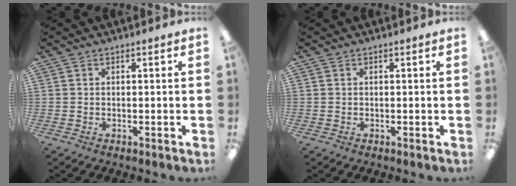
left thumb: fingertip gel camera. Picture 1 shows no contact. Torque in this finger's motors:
{"motor_torque": [0.00, 0.00, -0.05, -0.03, 0.00]}